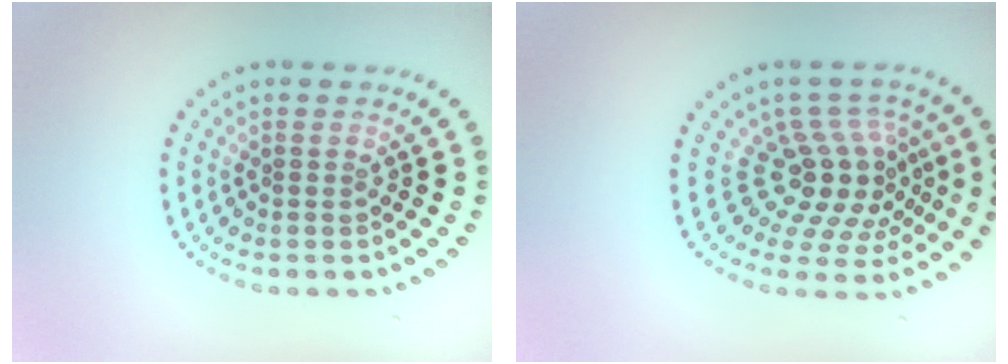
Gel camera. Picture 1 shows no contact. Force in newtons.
{"total": 5.1, "press": 3.6, "slide": 3.6}